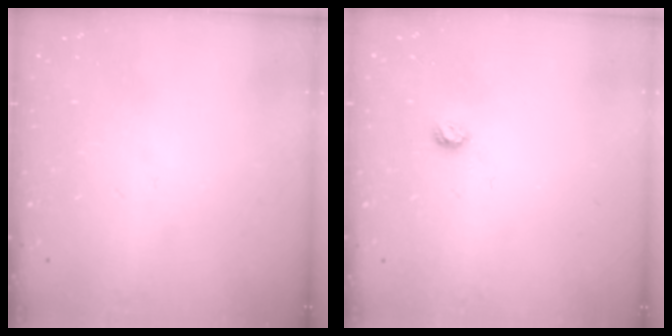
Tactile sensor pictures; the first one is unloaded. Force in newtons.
{"total": 3.9, "press": 3.9, "slide": 0.6}